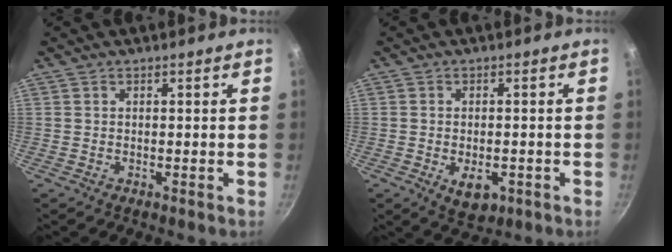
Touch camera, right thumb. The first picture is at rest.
{"total": 5.5, "force": [-1.8, 3.2, 4.0], "torque": [-0.048, 0.001, -0.018]}